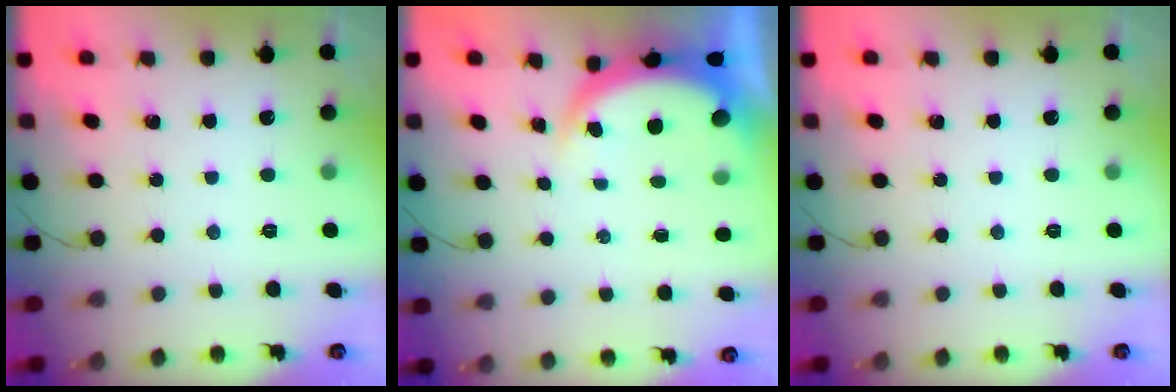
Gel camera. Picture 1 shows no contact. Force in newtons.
{"total": 5.2, "press": 5.1, "slide": 0.5}
{"total": 0.0}